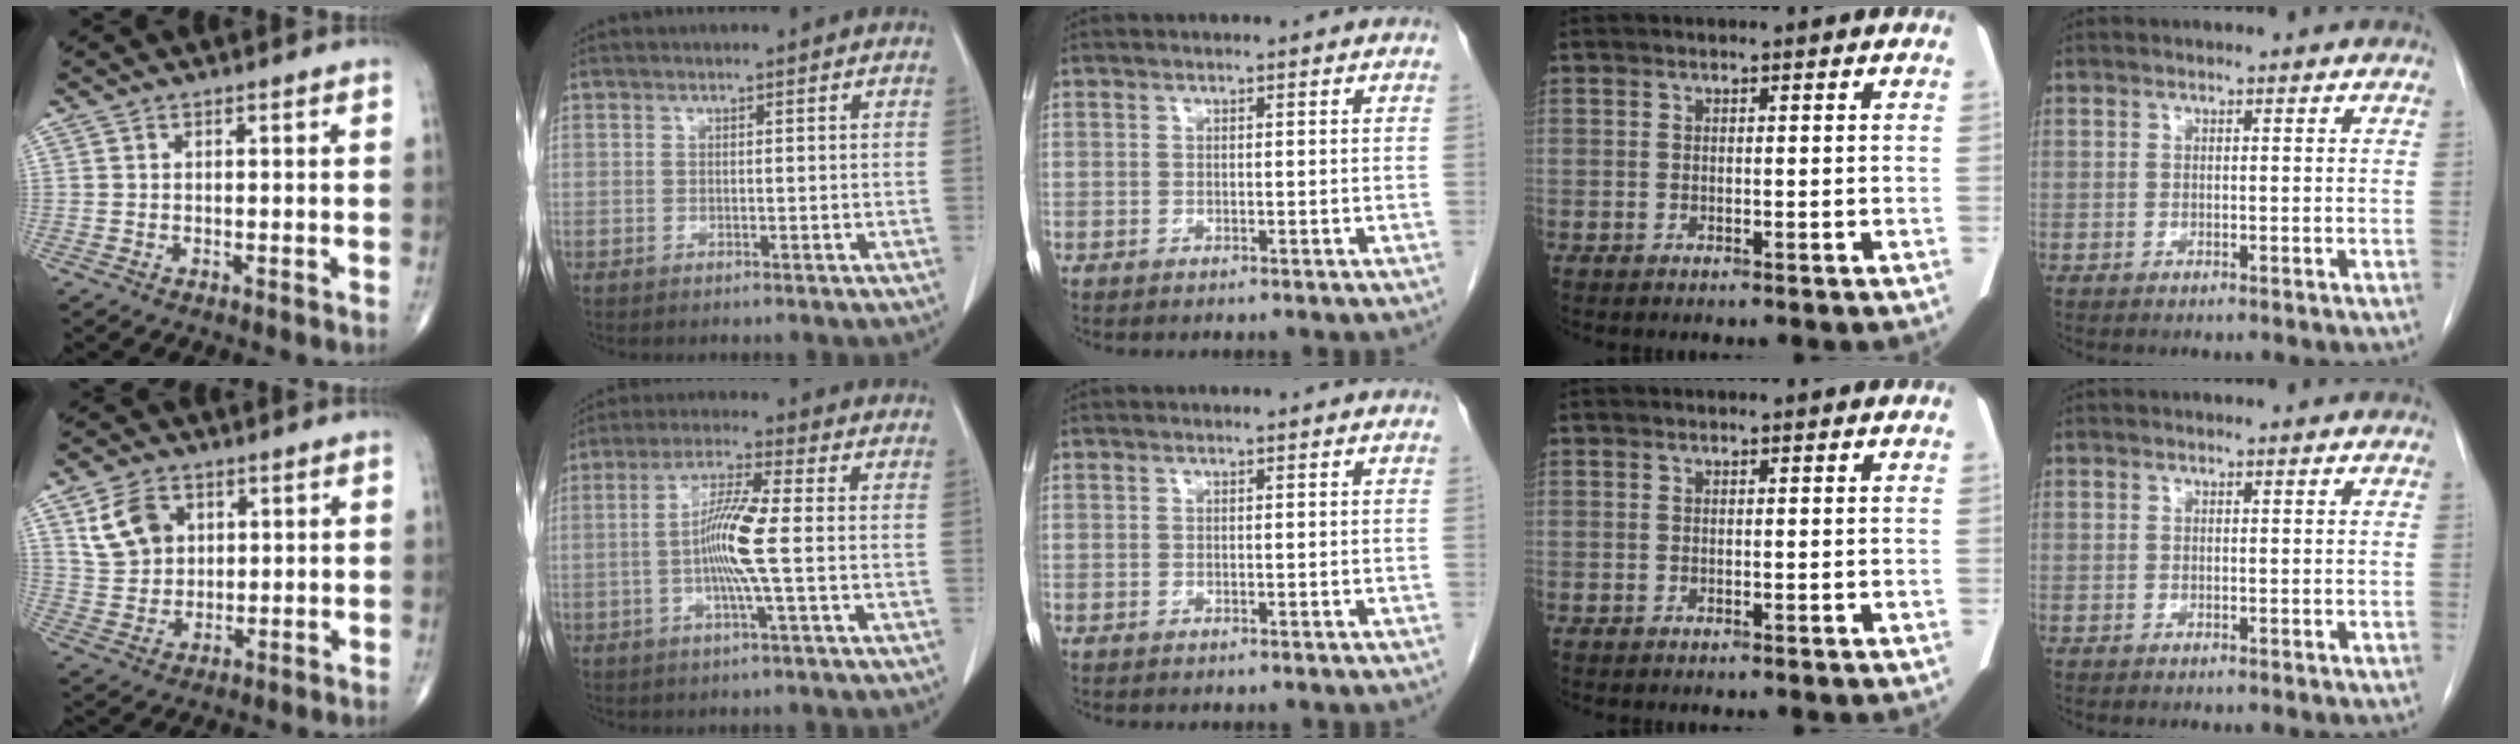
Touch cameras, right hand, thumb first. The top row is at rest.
{"thumb": {"total": 8.4, "force": [3.5, 6.2, 4.5], "torque": [-0.065, -0.010, 0.074]}, "index": {"total": 8.4, "force": [-0.8, -0.4, 8.4], "torque": [-0.161, -0.001, -0.022]}}